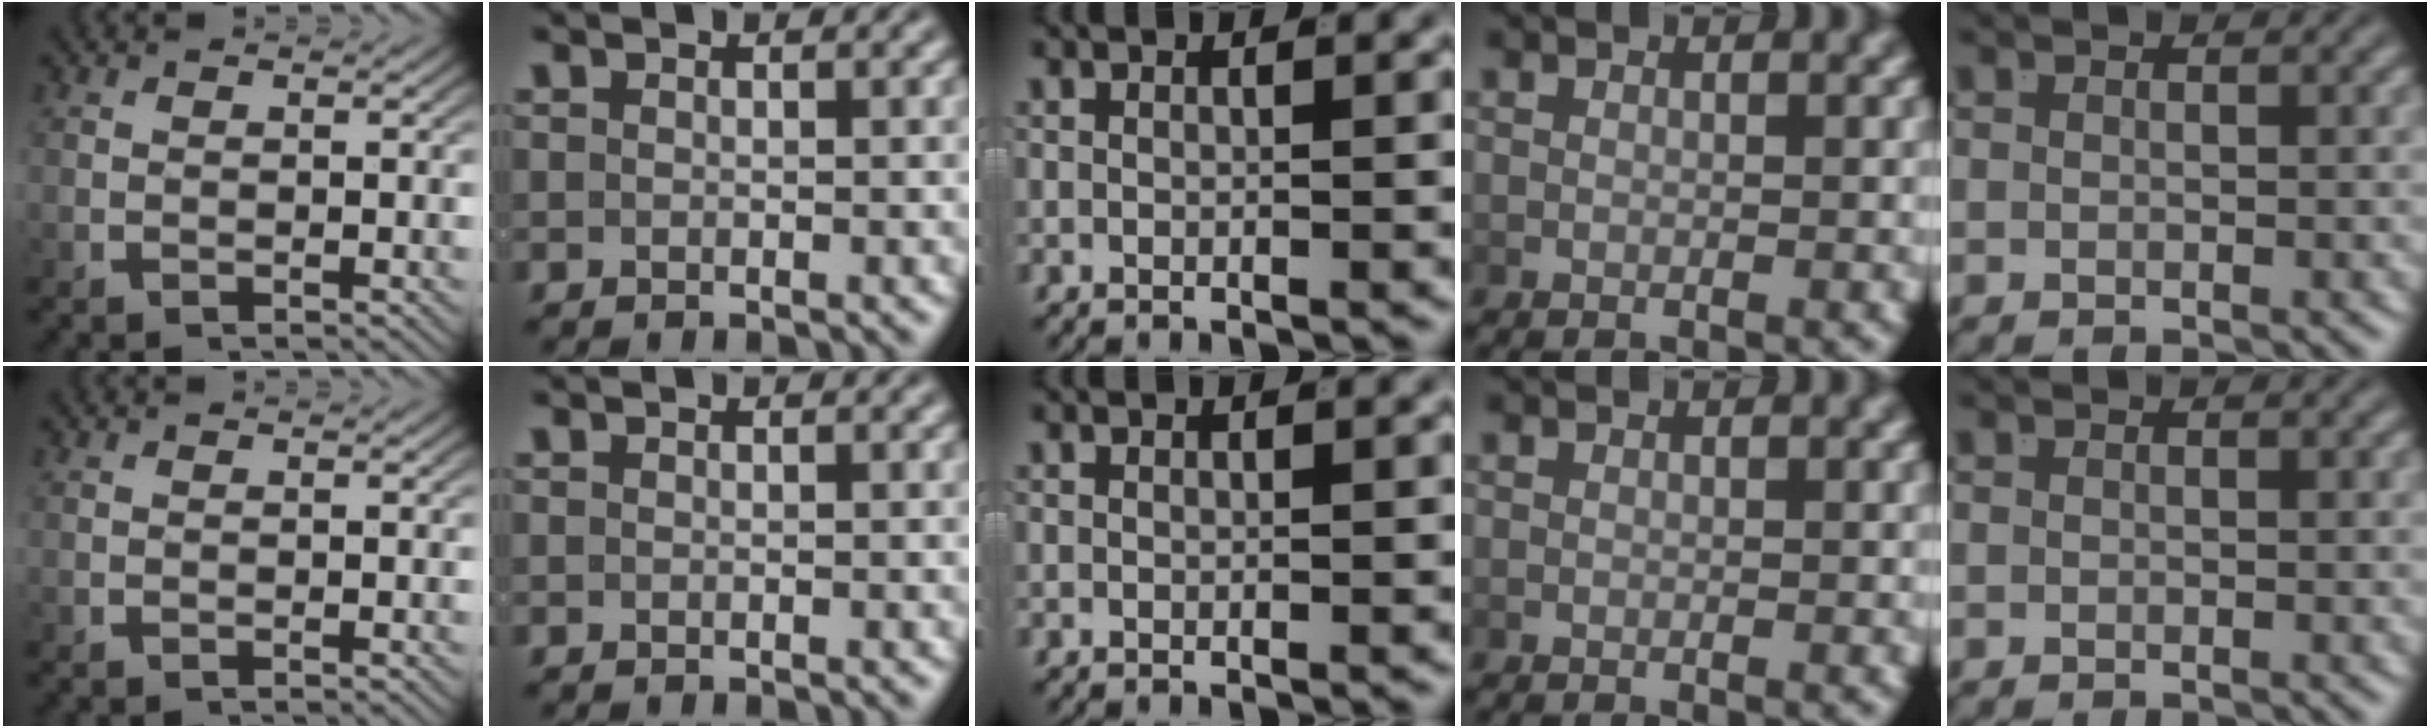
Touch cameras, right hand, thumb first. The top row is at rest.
{}